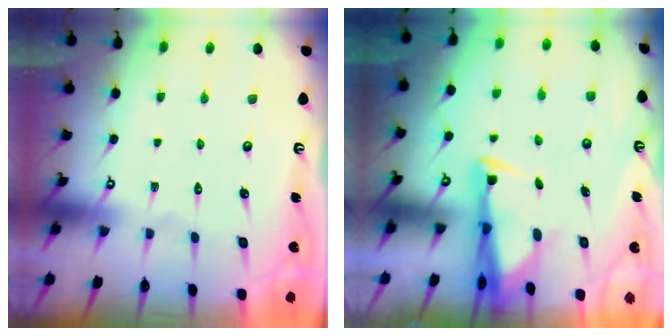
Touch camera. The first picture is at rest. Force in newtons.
{"total": 3.0, "press": 2.9, "slide": 1.0}